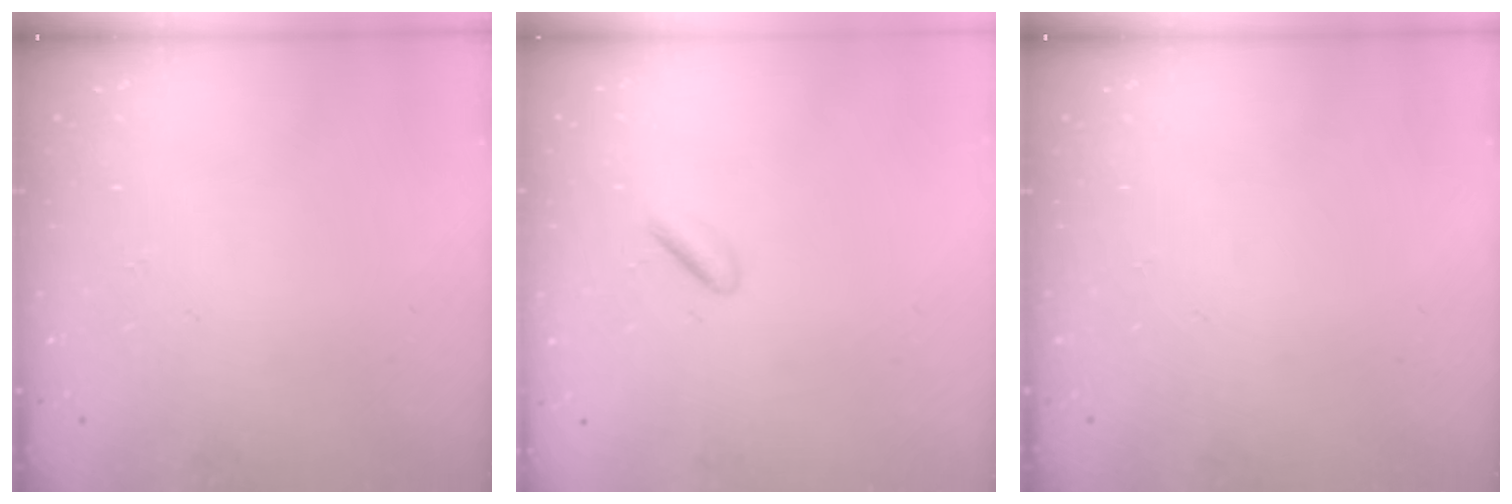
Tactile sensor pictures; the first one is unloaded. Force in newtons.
{"total": 1.6, "press": 1.3, "slide": 0.9}
{"total": 0.0}